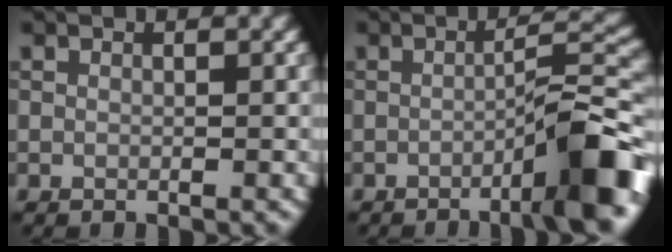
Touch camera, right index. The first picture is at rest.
{"total": 7.6, "force": [-3.8, 1.0, 6.5], "torque": [-0.083, 0.022, -0.064]}